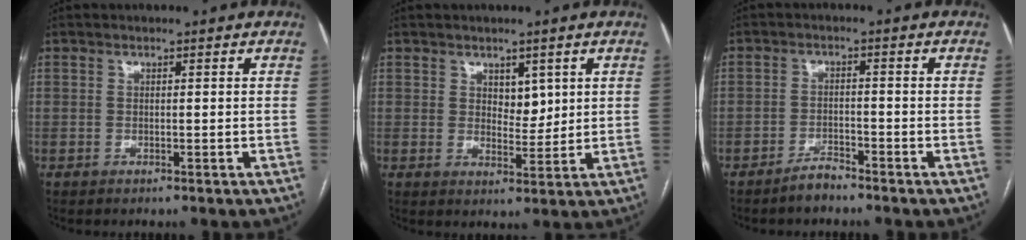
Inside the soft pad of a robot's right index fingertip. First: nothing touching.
{"total": 3.6, "force": [1.6, 2.2, 2.4], "torque": [-0.033, -0.003, 0.029]}
{"total": 2.7, "force": [-2.5, 0.7, 0.9], "torque": [-0.015, -0.001, -0.045]}